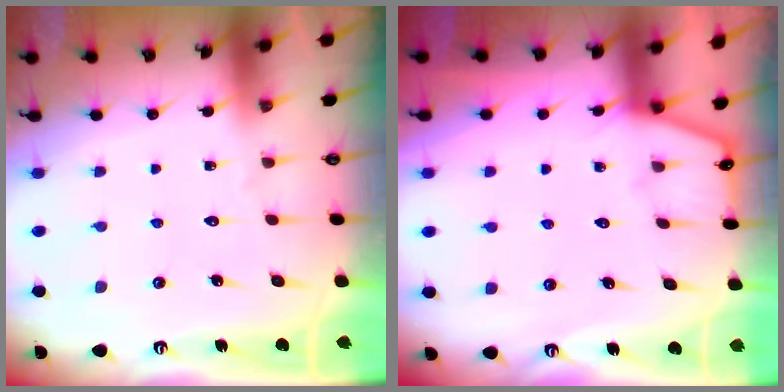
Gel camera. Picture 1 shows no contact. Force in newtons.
{"total": 2.5, "press": 2.4, "slide": 0.3}